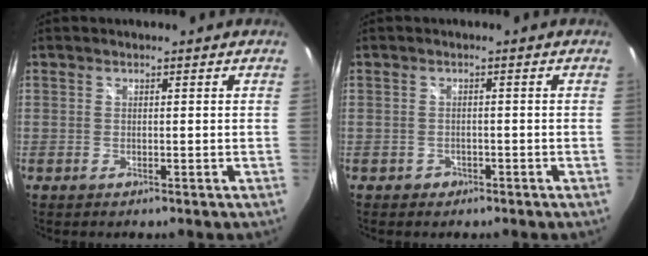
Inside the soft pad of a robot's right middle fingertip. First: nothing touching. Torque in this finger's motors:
{"motor_torque": [-0.06, 0.11, -0.02, -0.01]}